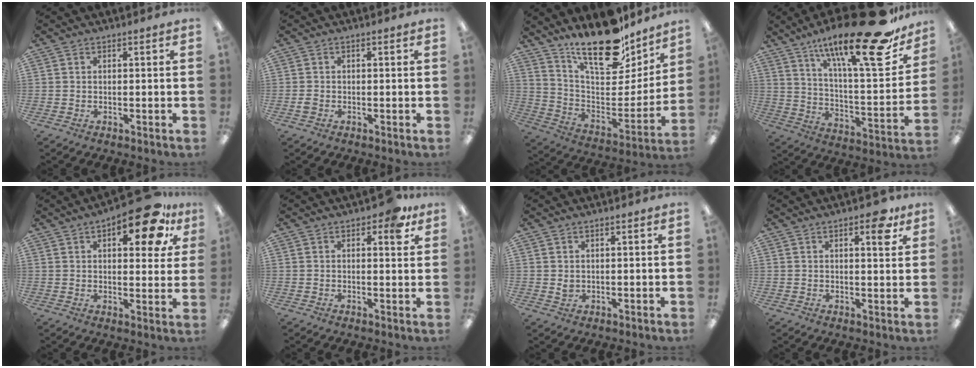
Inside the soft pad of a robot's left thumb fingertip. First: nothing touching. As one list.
[{"total": 1.2, "force": [-0.5, 0.9, 0.7], "torque": [-0.014, 0.003, -0.010]}, {"total": 22.7, "force": [18.0, 8.5, 11.1], "torque": [-0.170, -0.124, 0.311]}, {"total": 25.6, "force": [17.6, 5.5, 17.8], "torque": [-0.275, -0.116, 0.280]}, {"total": 14.4, "force": [7.5, 5.8, 10.9], "torque": [-0.130, -0.030, 0.114]}, {"total": 5.5, "force": [3.1, 2.4, 3.8], "torque": [-0.043, -0.007, 0.047]}, {"total": 1.6, "force": [0.5, 1.2, 0.9], "torque": [-0.019, 0.004, 0.008]}, {"total": 6.4, "force": [3.6, 2.4, 4.7], "torque": [-0.054, -0.013, 0.053]}]